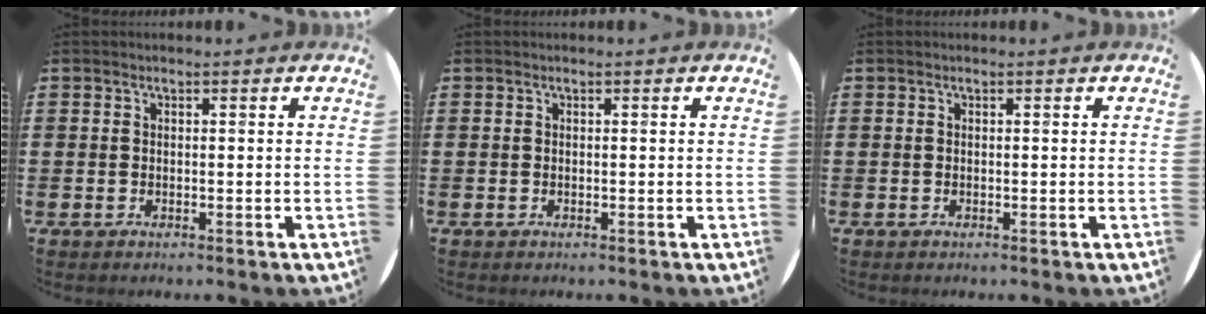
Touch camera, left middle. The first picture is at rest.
{"total": 0.0}
{"total": 0.0}